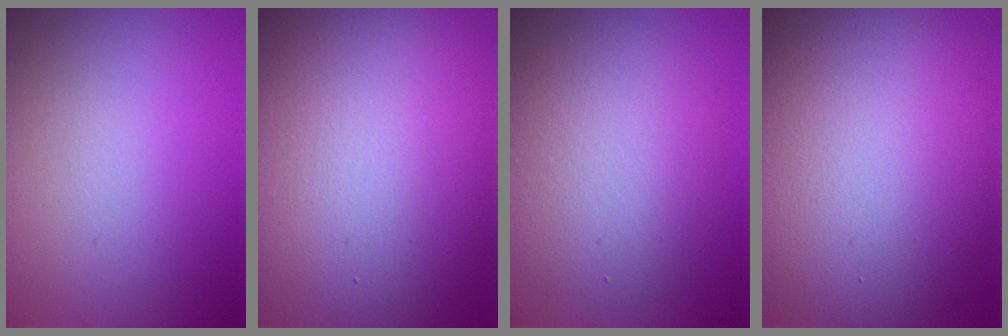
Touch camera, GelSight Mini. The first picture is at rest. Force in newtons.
{"total": 16.4, "press": 16.4, "slide": 1.0}
{"total": 5.9, "press": 5.9, "slide": 0.2}
{"total": 12.9, "press": 12.8, "slide": 1.4}